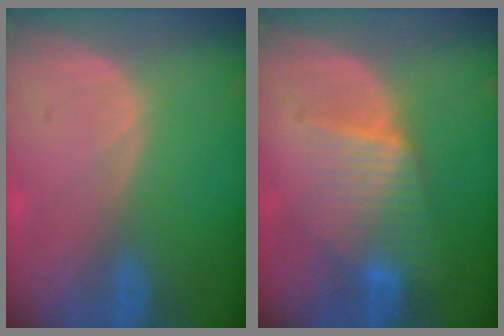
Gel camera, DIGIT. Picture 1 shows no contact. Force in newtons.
{"total": 6.5, "press": 6.4, "slide": 1.0}